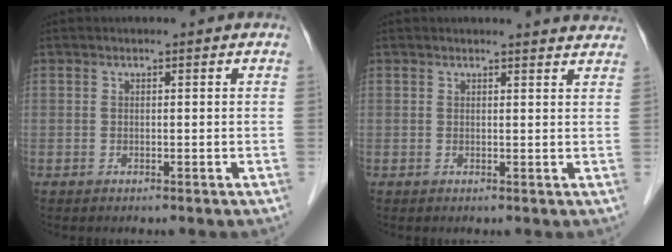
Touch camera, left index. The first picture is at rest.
{"total": 4.7, "force": [4.7, 0.3, 0.7], "torque": [-0.011, -0.006, 0.034]}